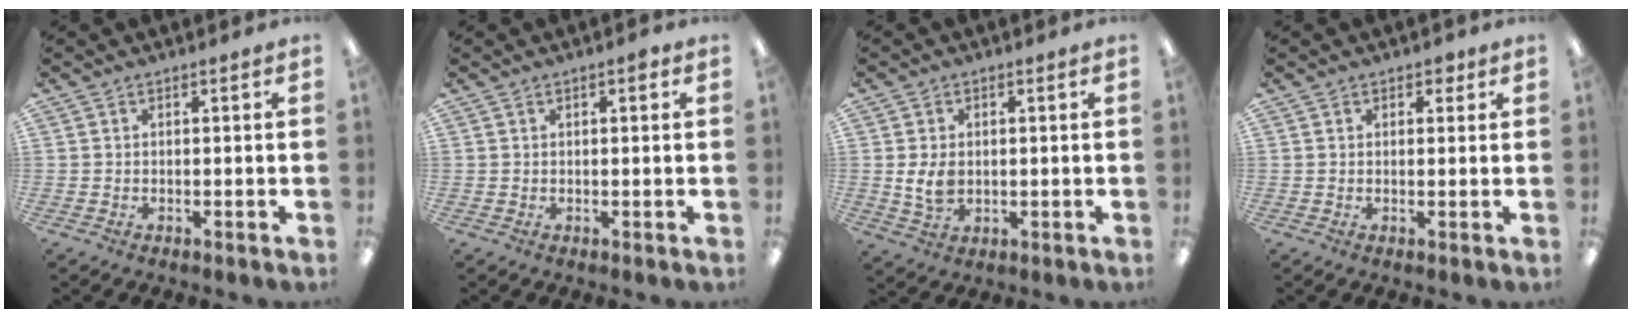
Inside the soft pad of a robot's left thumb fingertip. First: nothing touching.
{"total": 1.6, "force": [0.7, 0.5, 1.3], "torque": [-0.019, 0.001, 0.010]}
{"total": 5.6, "force": [0.0, 4.1, 3.9], "torque": [-0.083, -0.002, -0.003]}
{"total": 2.1, "force": [1.2, 1.4, 1.0], "torque": [-0.004, -0.002, 0.018]}